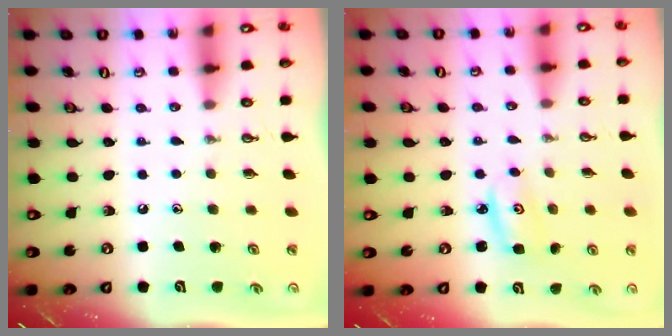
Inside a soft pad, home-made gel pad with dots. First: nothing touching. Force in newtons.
{"total": 3.3, "press": 3.3, "slide": 0.5}